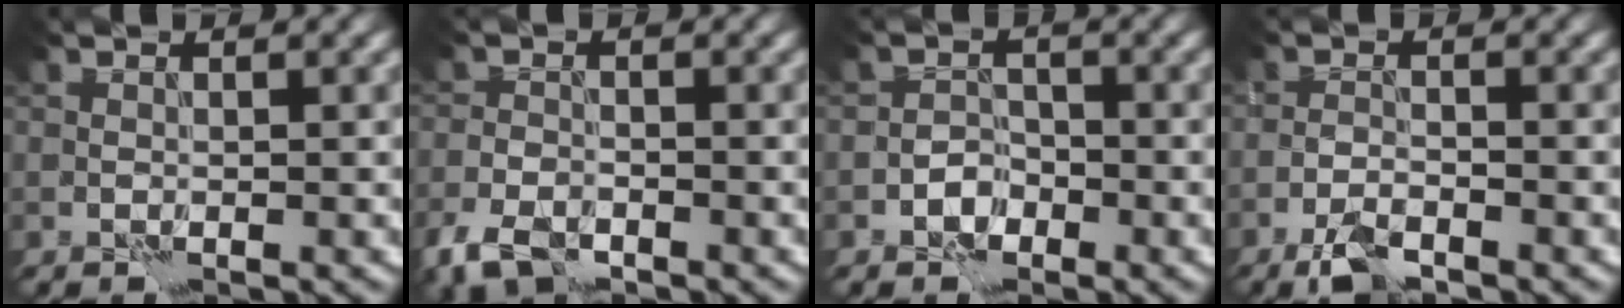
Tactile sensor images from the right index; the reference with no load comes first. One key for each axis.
{"total": 3.7, "fx": -2.5, "fy": 2.0, "fz": 2.0, "tx": -0.042, "ty": -0.006, "tz": -0.056}
{"total": 1.7, "fx": -1.0, "fy": 1.3, "fz": 0.6, "tx": -0.006, "ty": 0.008, "tz": -0.021}
{"total": 3.1, "fx": -2.3, "fy": 1.0, "fz": 1.8, "tx": -0.040, "ty": -0.001, "tz": -0.051}